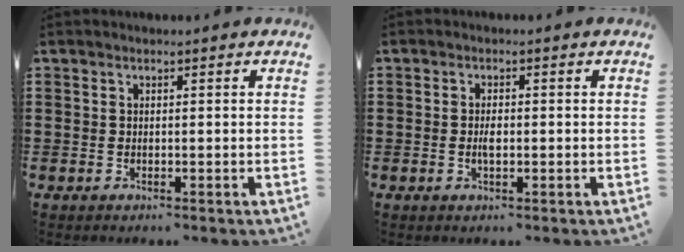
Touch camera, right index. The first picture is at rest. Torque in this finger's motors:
{"motor_torque": [2.14, 0.00, 0.01, 0.01]}